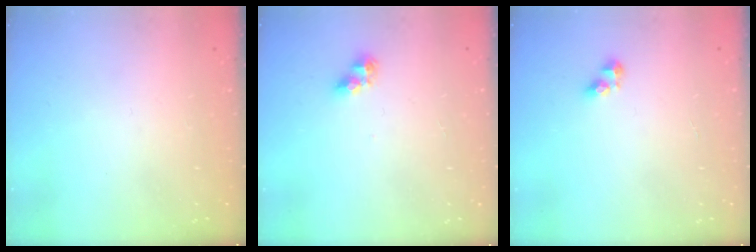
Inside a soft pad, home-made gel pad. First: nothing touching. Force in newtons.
{"total": 6.1, "press": 6.0, "slide": 0.7}
{"total": 3.5, "press": 3.5, "slide": 0.4}